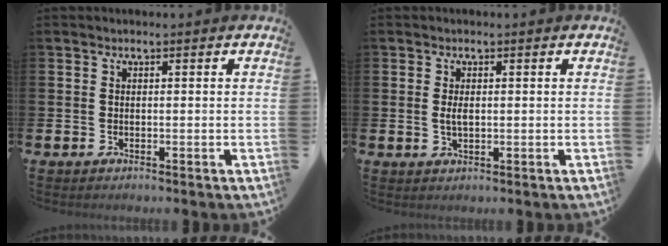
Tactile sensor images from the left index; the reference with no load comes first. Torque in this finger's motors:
{"motor_torque": [0.69, -0.01, 0.05, 0.07]}